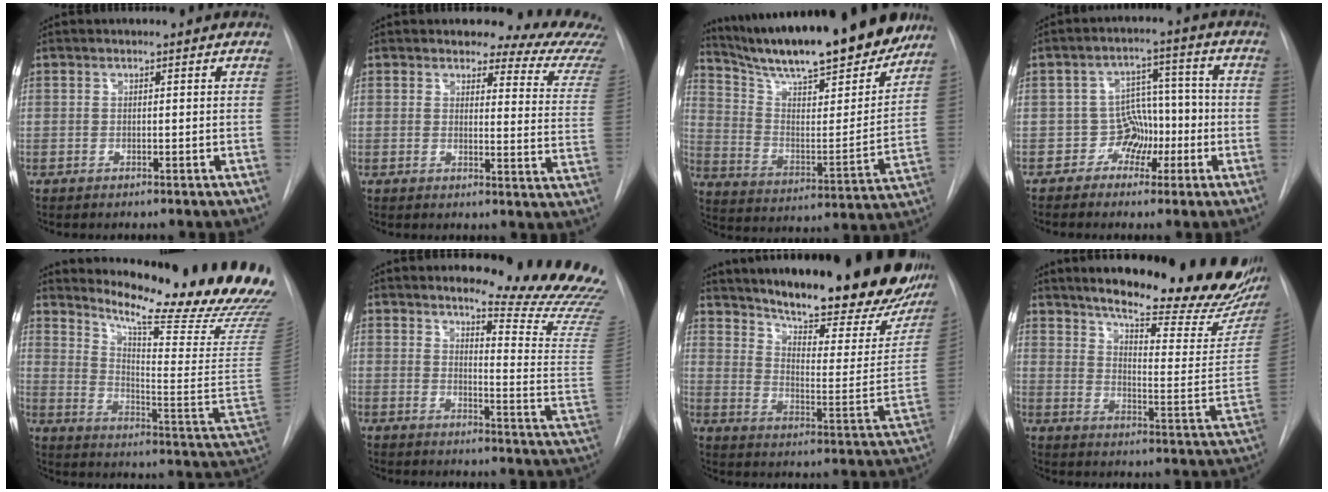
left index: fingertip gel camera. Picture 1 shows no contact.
{"total": 12.1, "force": [11.4, 2.3, 3.5], "torque": [-0.019, -0.075, 0.099]}
{"total": 24.2, "force": [20.8, 3.4, 12.0], "torque": [-0.202, -0.029, 0.311]}
{"total": 5.5, "force": [-2.2, 4.8, 1.7], "torque": [-0.011, 0.027, -0.035]}
{"total": 26.8, "force": [23.4, 0.2, 13.1], "torque": [-0.206, -0.133, 0.297]}
{"total": 17.8, "force": [16.5, -0.2, 6.7], "torque": [-0.085, -0.148, 0.180]}
{"total": 30.7, "force": [24.4, 6.5, 17.5], "torque": [-0.254, -0.063, 0.319]}
{"total": 26.5, "force": [21.6, 4.9, 14.5], "torque": [-0.208, -0.067, 0.272]}